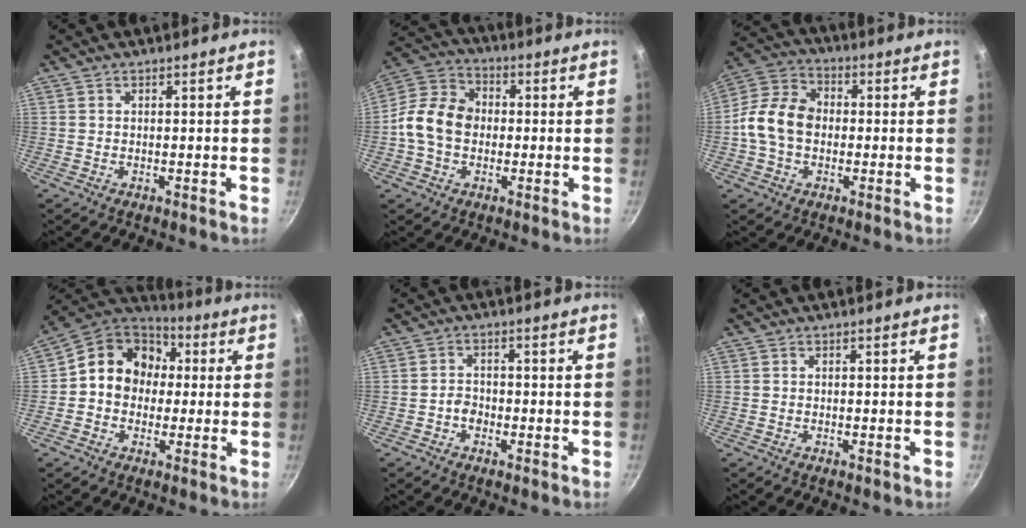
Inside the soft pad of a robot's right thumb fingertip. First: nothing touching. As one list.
[{"total": 11.9, "force": [-1.0, 9.3, 7.4], "torque": [-0.106, 0.028, -0.040]}, {"total": 11.7, "force": [-0.9, 8.8, 7.7], "torque": [-0.119, 0.029, -0.037]}, {"total": 13.7, "force": [1.2, 11.8, 7.0], "torque": [-0.075, 0.032, -0.002]}, {"total": 2.4, "force": [-1.0, 1.8, 1.3], "torque": [-0.014, 0.013, -0.022]}, {"total": 0.0}]